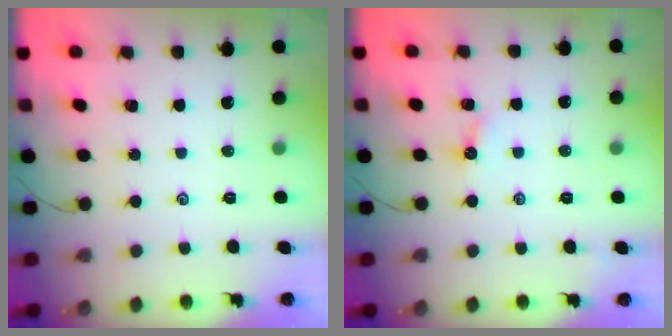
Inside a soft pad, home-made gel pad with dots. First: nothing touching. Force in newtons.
{"total": 4.6, "press": 4.5, "slide": 0.7}